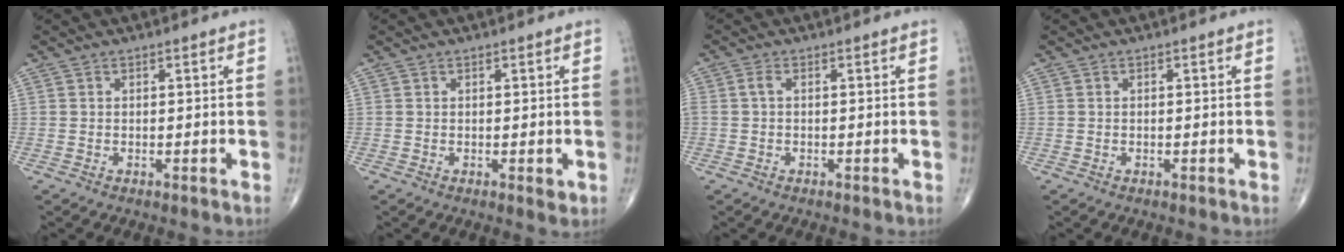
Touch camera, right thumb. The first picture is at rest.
{"total": 1.3, "force": [0.1, 0.6, 1.1], "torque": [-0.015, -0.005, 0.001]}
{"total": 1.5, "force": [0.1, 0.8, 1.3], "torque": [-0.031, 0.003, -0.001]}
{"total": 0.0}